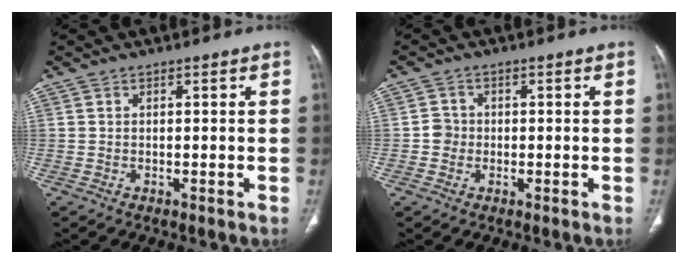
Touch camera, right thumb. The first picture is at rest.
{"total": 2.5, "force": [-0.4, 2.3, 0.7], "torque": [0.001, 0.008, -0.012]}